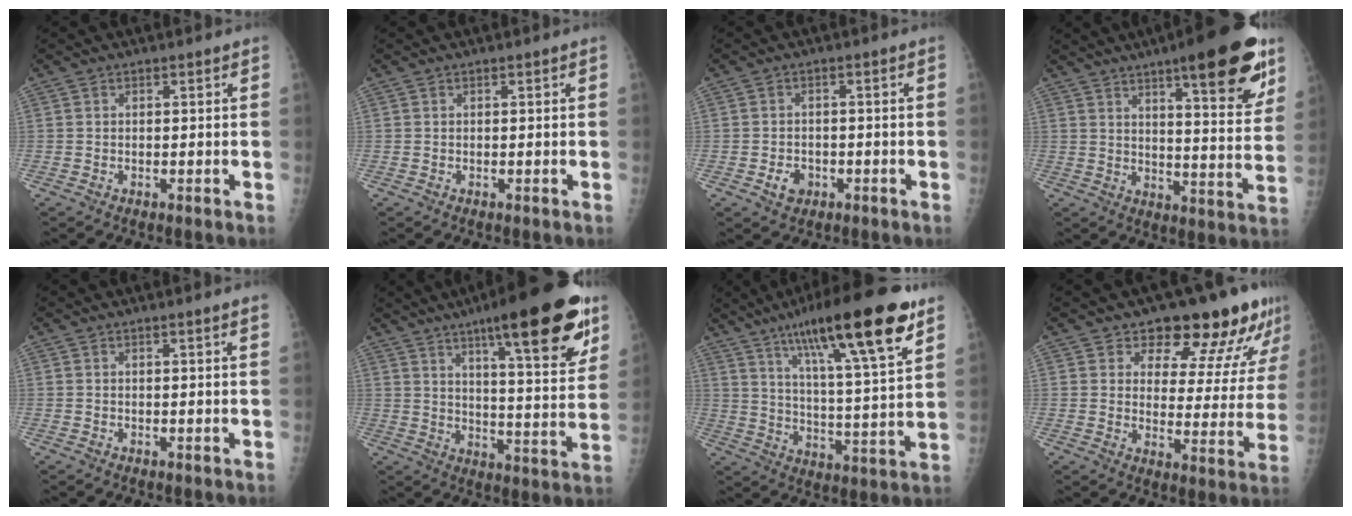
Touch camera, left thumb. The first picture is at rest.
{"total": 0.0}
{"total": 3.2, "force": [-1.3, 2.5, 1.5], "torque": [-0.015, 0.005, -0.017]}
{"total": 20.0, "force": [11.7, 4.6, 15.6], "torque": [-0.183, -0.052, 0.163]}
{"total": 1.9, "force": [1.4, -0.3, 1.2], "torque": [-0.015, -0.002, 0.018]}
{"total": 23.2, "force": [13.5, 4.9, 18.3], "torque": [-0.238, -0.050, 0.197]}
{"total": 23.7, "force": [14.0, 4.0, 18.8], "torque": [-0.288, -0.038, 0.223]}
{"total": 16.8, "force": [12.9, 7.0, 8.2], "torque": [-0.051, -0.082, 0.159]}